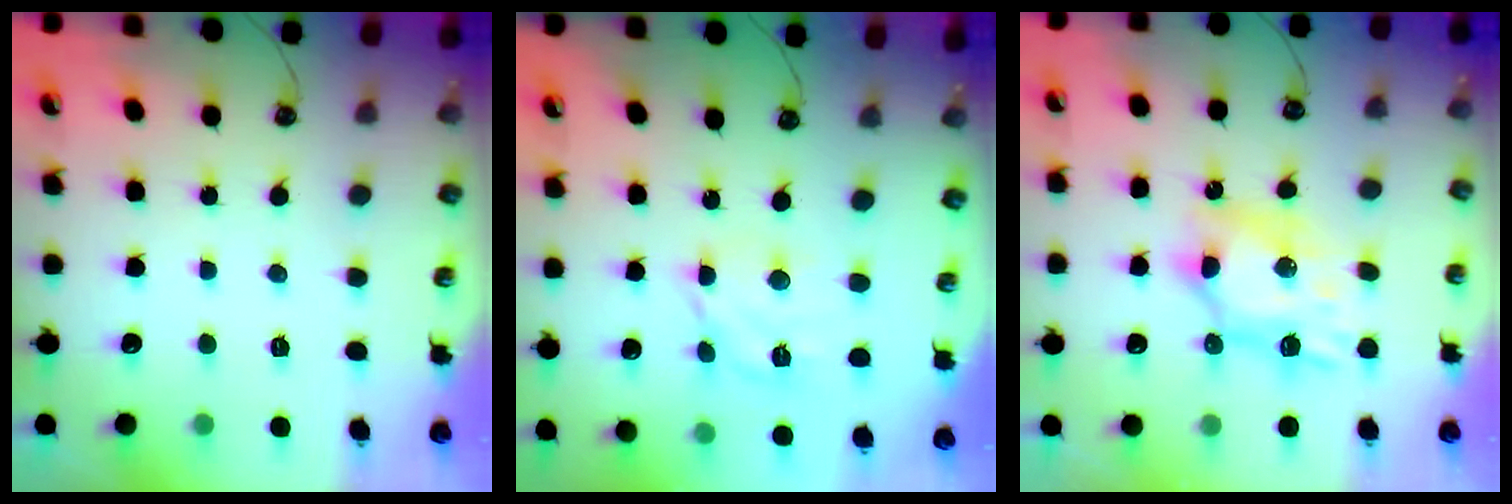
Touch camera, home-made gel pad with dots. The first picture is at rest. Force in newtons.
{"total": 11.8, "press": 11.7, "slide": 1.6}
{"total": 10.5, "press": 10.5, "slide": 0.5}